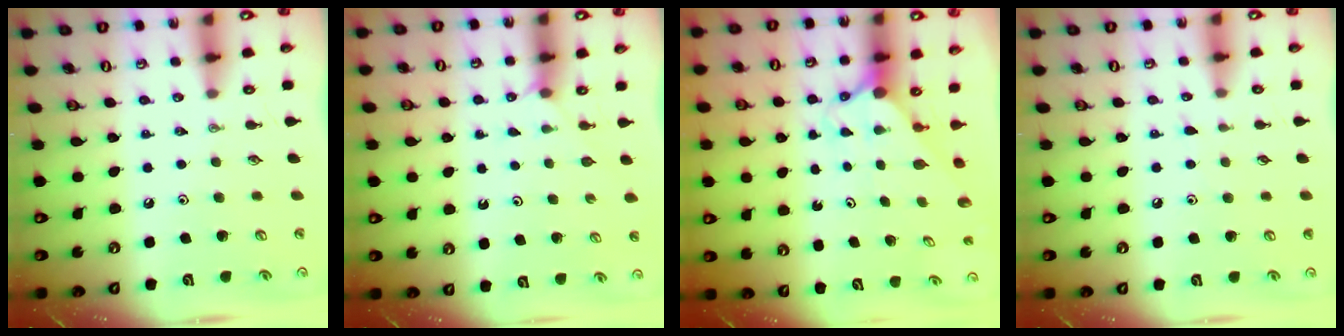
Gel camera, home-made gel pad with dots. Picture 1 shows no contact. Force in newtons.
{"total": 1.8, "press": 1.7, "slide": 0.4}
{"total": 2.2, "press": 2.2, "slide": 0.2}
{"total": 5.1, "press": 5.1, "slide": 0.5}